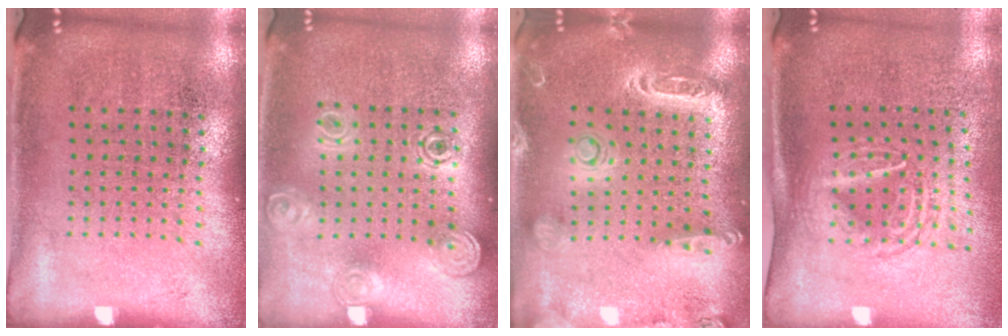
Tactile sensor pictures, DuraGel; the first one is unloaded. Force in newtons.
{"total": 1.4, "press": 1.2, "slide": 0.7}
{"total": 2.1, "press": 1.9, "slide": 0.9}
{"total": 1.6, "press": 1.3, "slide": 0.9}